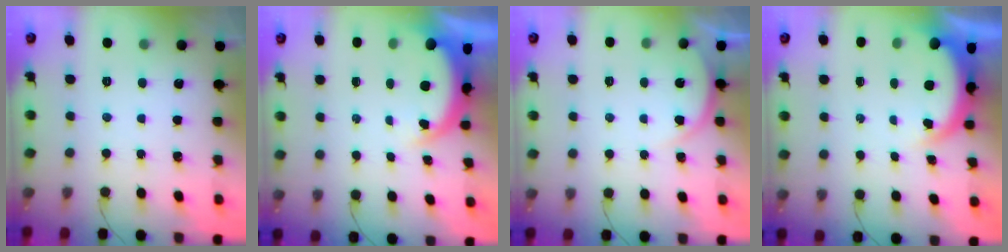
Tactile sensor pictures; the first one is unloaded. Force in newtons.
{"total": 4.6, "press": 4.4, "slide": 1.1}
{"total": 3.7, "press": 3.7, "slide": 0.6}
{"total": 4.5, "press": 4.4, "slide": 0.8}